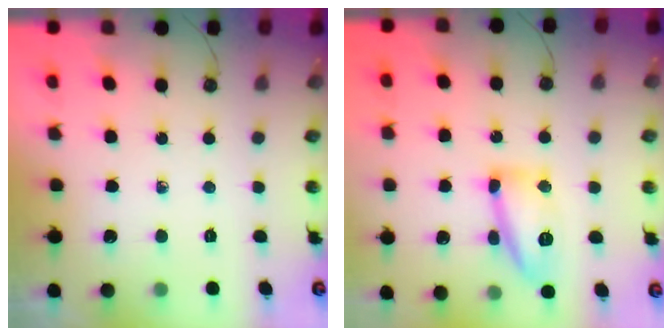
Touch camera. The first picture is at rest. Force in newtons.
{"total": 13.2, "press": 13.1, "slide": 1.3}